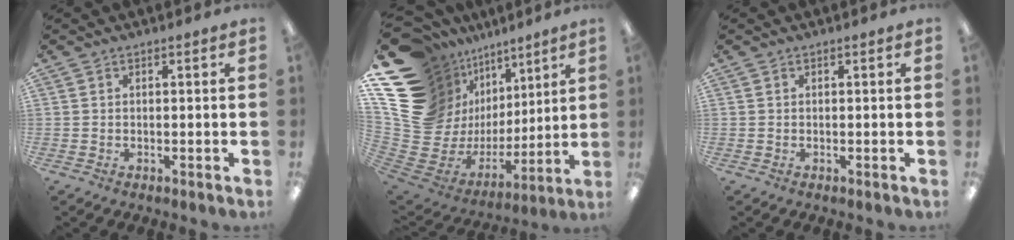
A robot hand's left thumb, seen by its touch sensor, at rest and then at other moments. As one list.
[{"total": 20.8, "force": [8.3, 17.0, 8.6], "torque": [-0.159, -0.100, 0.205]}, {"total": 0.0}]